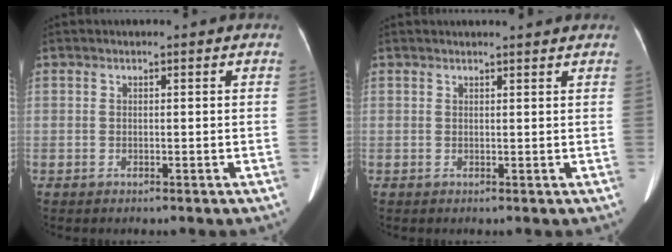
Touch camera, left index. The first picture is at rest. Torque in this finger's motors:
{"motor_torque": [0.61, -0.72, 0.00, 0.00]}